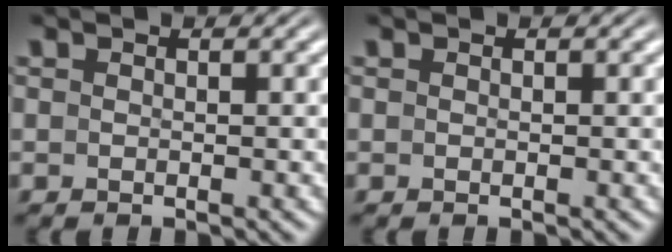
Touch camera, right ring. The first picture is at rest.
{"total": 0.0}